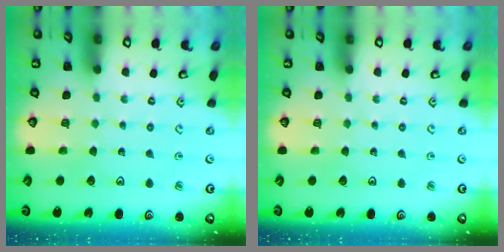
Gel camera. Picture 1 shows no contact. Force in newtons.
{"total": 0.0}